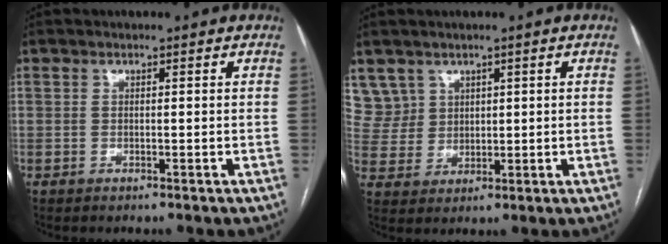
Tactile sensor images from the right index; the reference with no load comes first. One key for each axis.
{"total": 6.1, "fx": 3.6, "fy": 4.9, "fz": -0.1, "tx": 0.007, "ty": 0.015, "tz": 0.083}